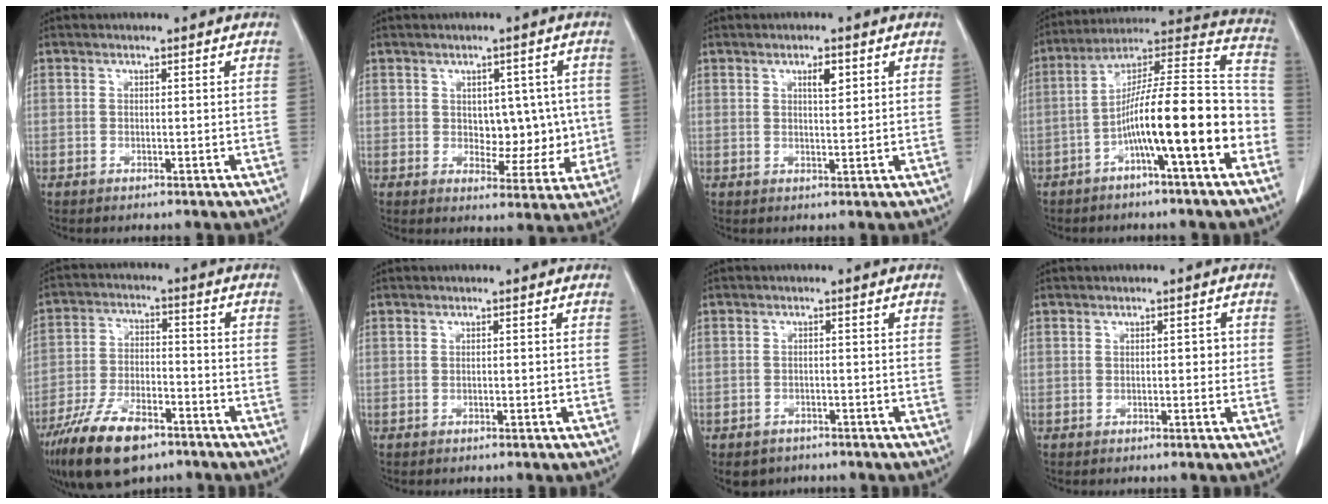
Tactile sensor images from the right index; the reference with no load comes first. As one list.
[{"total": 8.8, "force": [0.5, 5.8, 6.7], "torque": [-0.079, 0.022, 0.024]}, {"total": 3.0, "force": [1.3, 1.1, 2.4], "torque": [-0.044, 0.000, 0.024]}, {"total": 17.4, "force": [-5.6, 2.1, 16.4], "torque": [-0.253, 0.033, -0.091]}, {"total": 14.2, "force": [-9.5, 5.6, 9.0], "torque": [-0.181, -0.013, -0.170]}, {"total": 0.6, "force": [-0.1, 0.3, 0.5], "torque": [-0.015, 0.002, -0.001]}, {"total": 6.8, "force": [-4.7, 4.5, 1.8], "torque": [-0.040, 0.009, -0.063]}, {"total": 2.0, "force": [0.1, 1.0, 1.7], "torque": [-0.027, 0.010, 0.001]}]